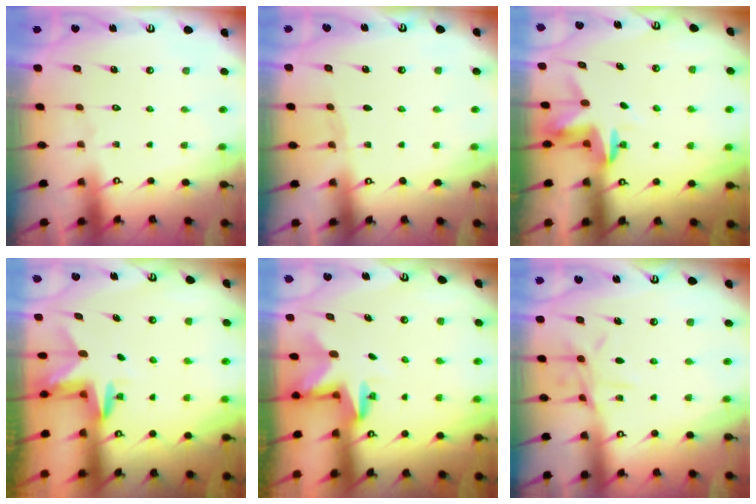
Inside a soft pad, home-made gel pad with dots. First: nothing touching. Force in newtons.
{"total": 1.5, "press": 1.4, "slide": 0.3}
{"total": 3.6, "press": 3.5, "slide": 0.3}
{"total": 3.1, "press": 3.1, "slide": 0.2}
{"total": 2.8, "press": 2.8, "slide": 0.1}
{"total": 9.5, "press": 9.5, "slide": 0.7}